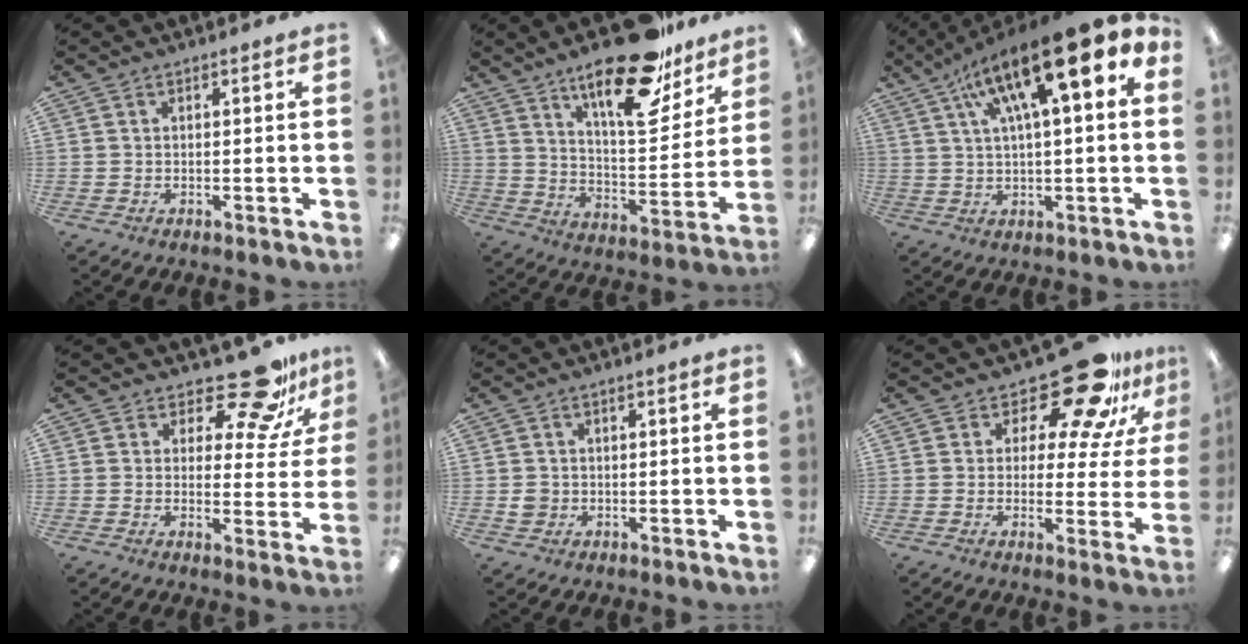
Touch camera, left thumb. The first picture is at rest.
{"total": 22.8, "force": [15.7, 8.7, 14.1], "torque": [-0.202, -0.093, 0.260]}
{"total": 18.3, "force": [9.9, 4.3, 14.8], "torque": [-0.242, -0.055, 0.157]}
{"total": 12.7, "force": [10.1, 4.4, 6.3], "torque": [-0.087, -0.071, 0.175]}
{"total": 2.2, "force": [-0.3, 2.0, 0.8], "torque": [-0.008, 0.001, -0.009]}
{"total": 16.8, "force": [12.2, 6.5, 9.4], "torque": [-0.145, -0.087, 0.206]}